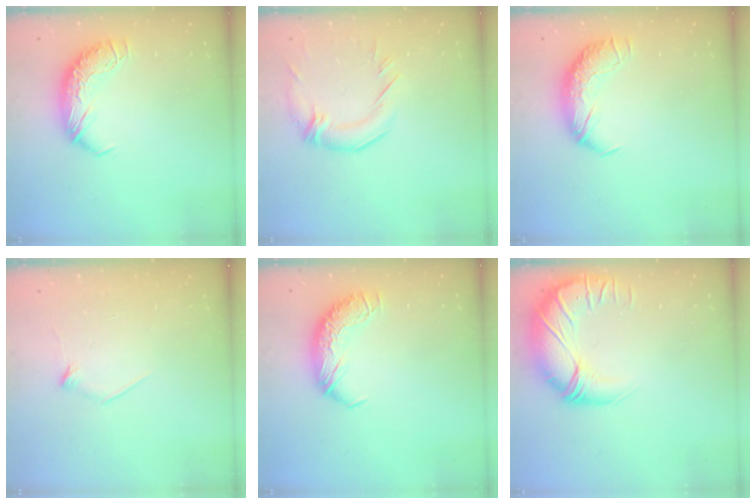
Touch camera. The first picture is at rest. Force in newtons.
{"total": 2.1, "press": 1.4, "slide": 1.6}
{"total": 1.8, "press": 0.7, "slide": 1.6}
{"total": 8.0, "press": 8.0, "slide": 0.7}
{"total": 0.0}
{"total": 4.0, "press": 2.2, "slide": 3.4}